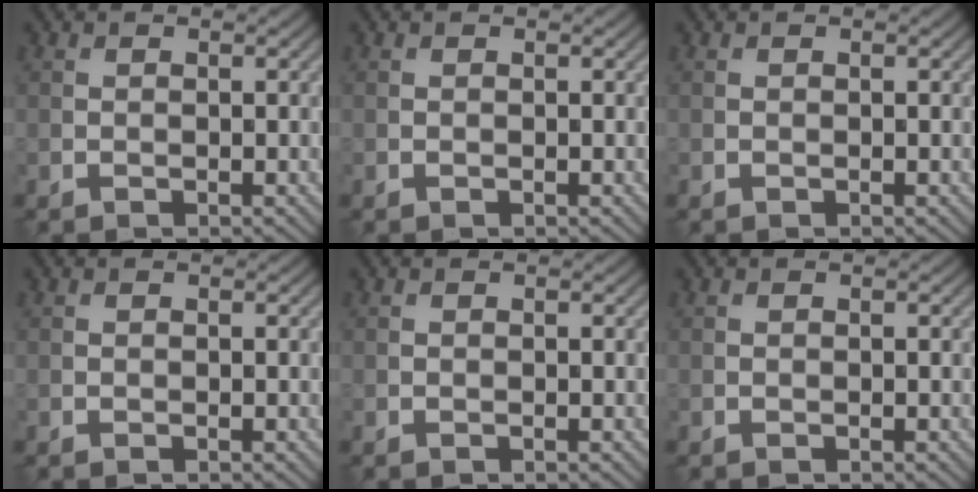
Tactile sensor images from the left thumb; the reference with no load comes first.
{"total": 0.0}
{"total": 0.0}
{"total": 0.0}
{"total": 0.0}
{"total": 0.0}